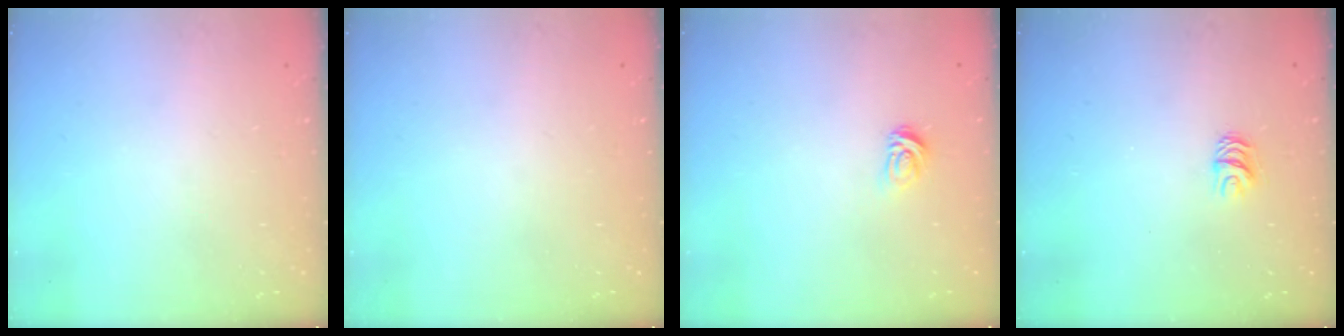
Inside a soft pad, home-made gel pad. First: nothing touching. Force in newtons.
{"total": 0.0}
{"total": 3.7, "press": 3.6, "slide": 0.5}
{"total": 5.2, "press": 5.2, "slide": 0.5}